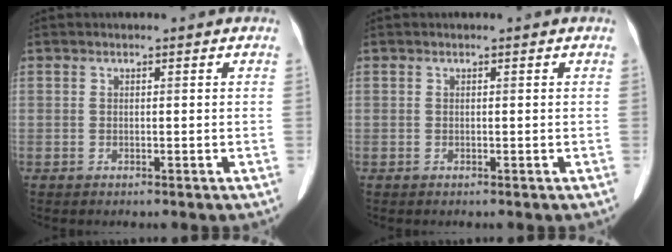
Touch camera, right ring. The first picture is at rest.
{"total": 0.0}